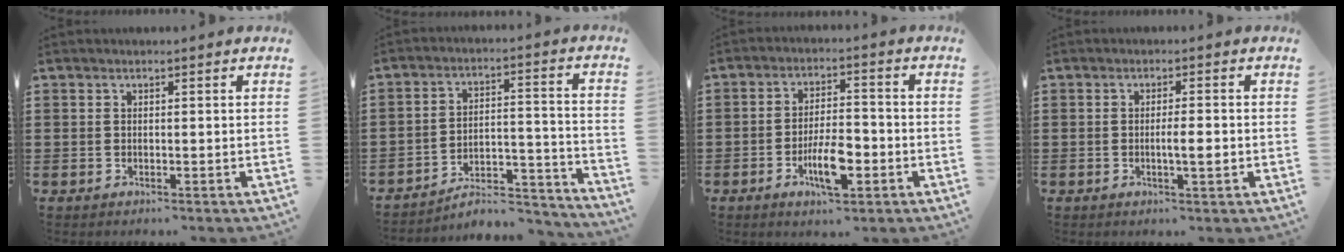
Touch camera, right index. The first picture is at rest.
{"total": 5.7, "force": [-5.3, 1.3, 1.9], "torque": [-0.031, 0.002, -0.105]}
{"total": 7.6, "force": [-2.9, 2.7, 6.5], "torque": [-0.132, -0.002, -0.054]}
{"total": 2.9, "force": [-0.6, 0.4, 2.8], "torque": [-0.048, -0.002, -0.011]}